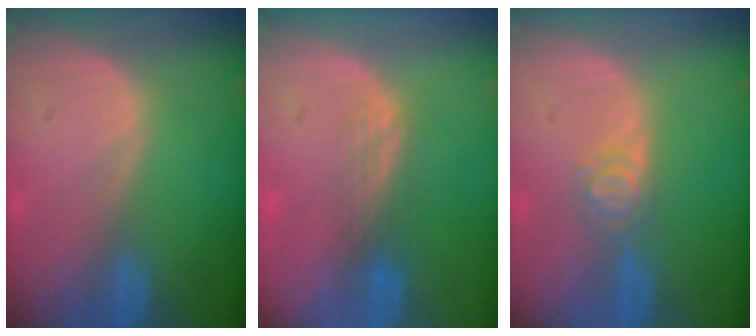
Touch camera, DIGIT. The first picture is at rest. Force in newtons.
{"total": 2.9, "press": 2.5, "slide": 1.5}
{"total": 2.9, "press": 2.9, "slide": 0.3}